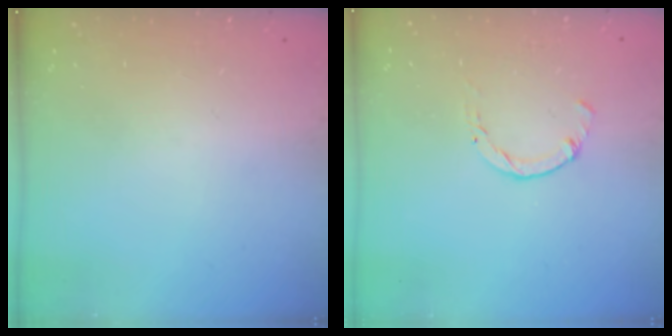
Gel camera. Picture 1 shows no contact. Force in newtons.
{"total": 0.0}